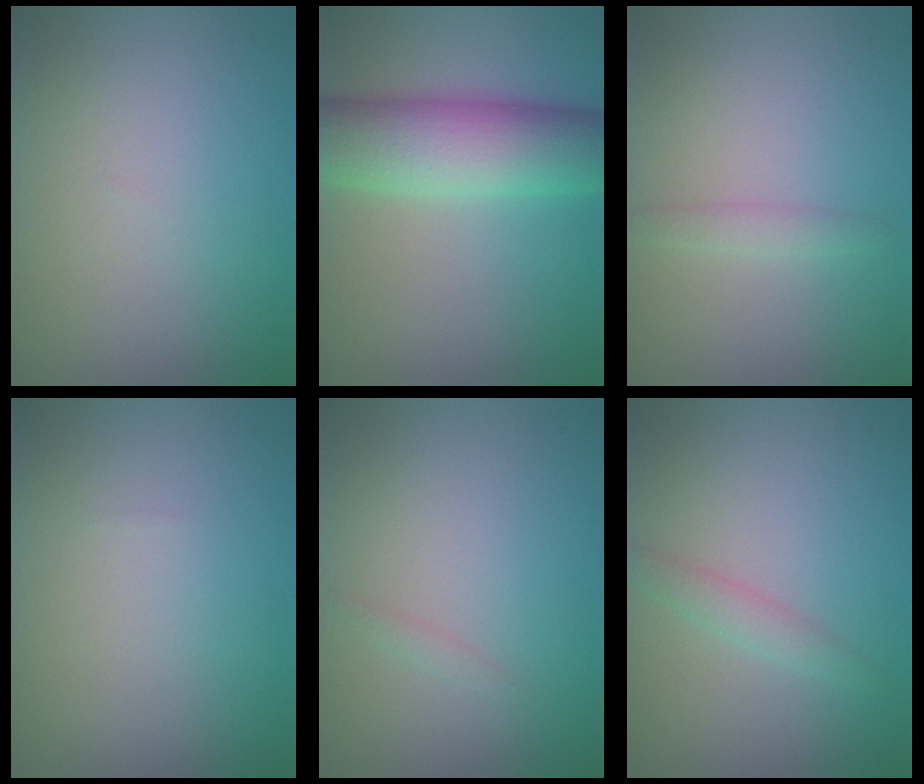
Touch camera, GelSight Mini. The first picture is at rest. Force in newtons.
{"total": 8.8, "press": 8.8, "slide": 0.1}
{"total": 1.1, "press": 1.1, "slide": 0.0}
{"total": 0.0}
{"total": 0.5, "press": 0.5, "slide": 0.0}
{"total": 1.5, "press": 1.5, "slide": 0.0}